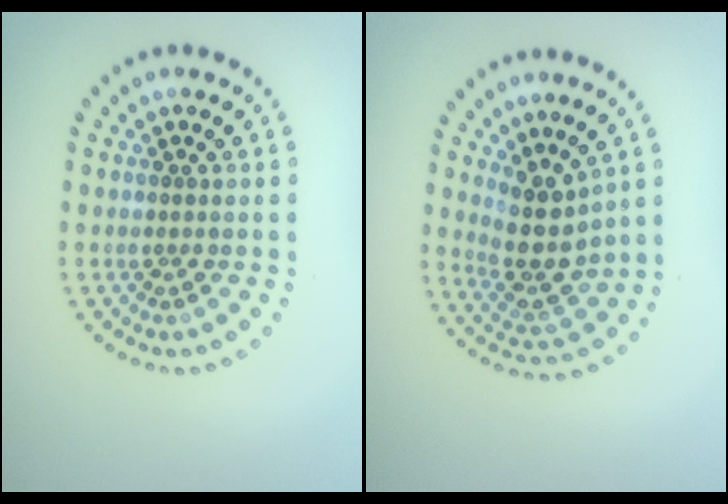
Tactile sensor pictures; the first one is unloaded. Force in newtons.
{"total": 4.0, "press": 3.1, "slide": 2.5}